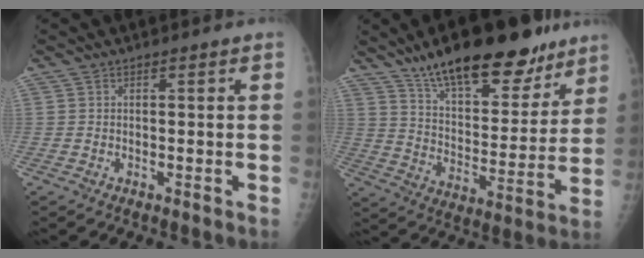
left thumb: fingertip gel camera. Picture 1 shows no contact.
{"total": 23.5, "force": [16.9, 9.1, 13.6], "torque": [-0.169, -0.071, 0.267]}